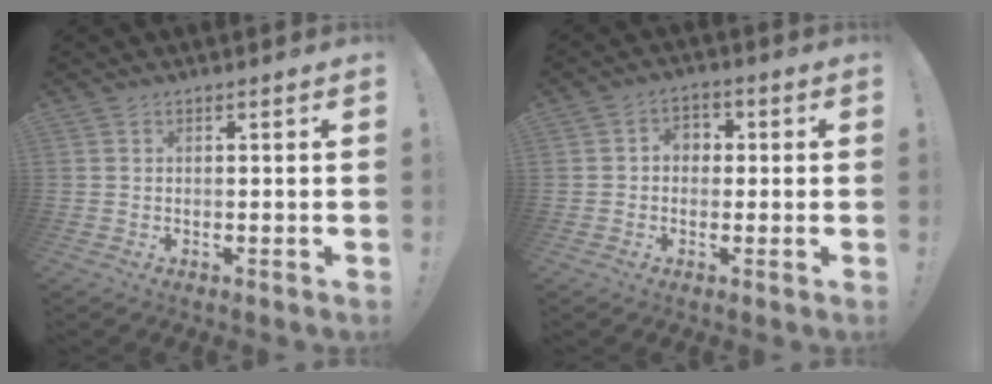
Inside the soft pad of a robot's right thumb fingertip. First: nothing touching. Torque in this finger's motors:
{"motor_torque": [0.57, 0.75, 0.42, -0.29, -0.01]}